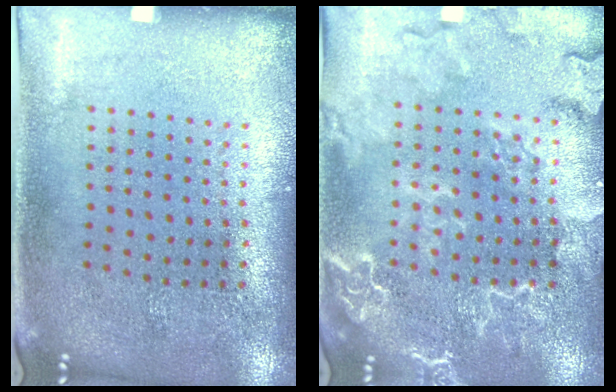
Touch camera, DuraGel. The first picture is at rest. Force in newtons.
{"total": 2.3, "press": 2.3, "slide": 0.2}